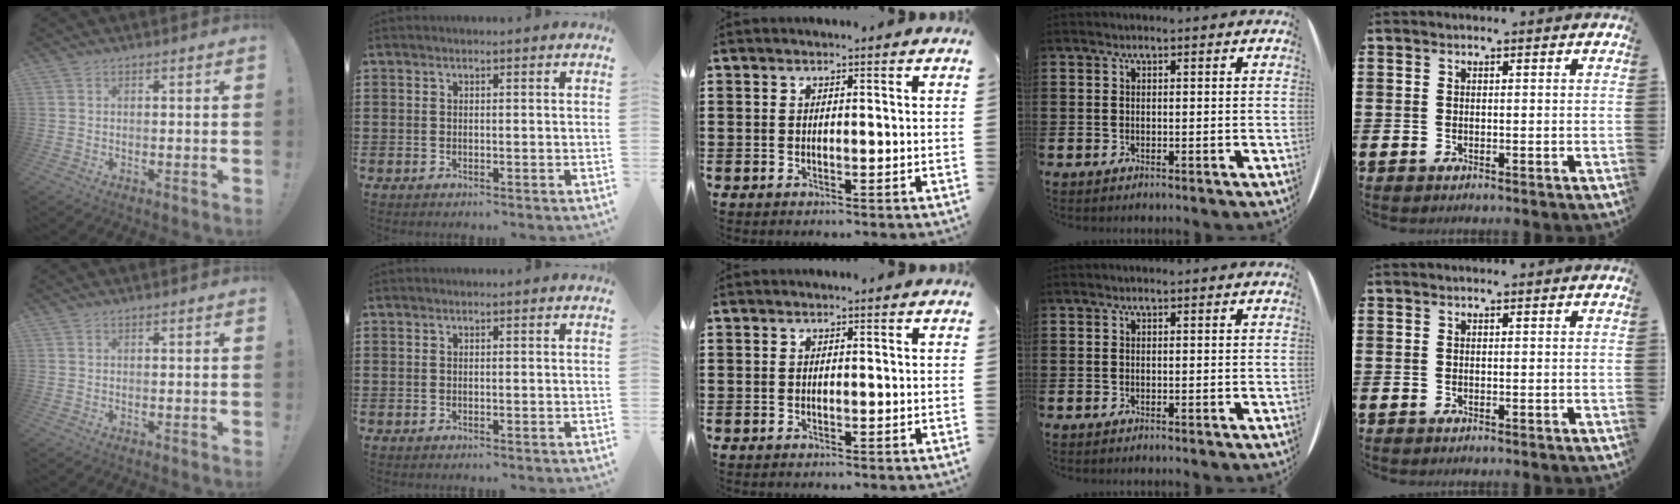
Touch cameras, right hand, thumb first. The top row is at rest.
{}